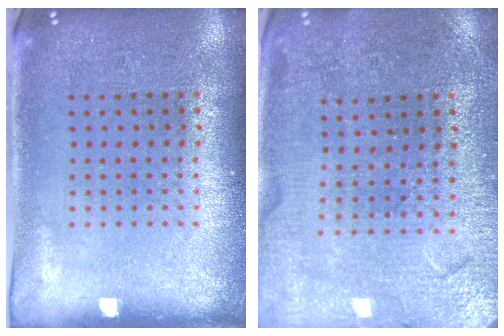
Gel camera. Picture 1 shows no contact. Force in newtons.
{"total": 1.3, "press": 1.3, "slide": 0.1}